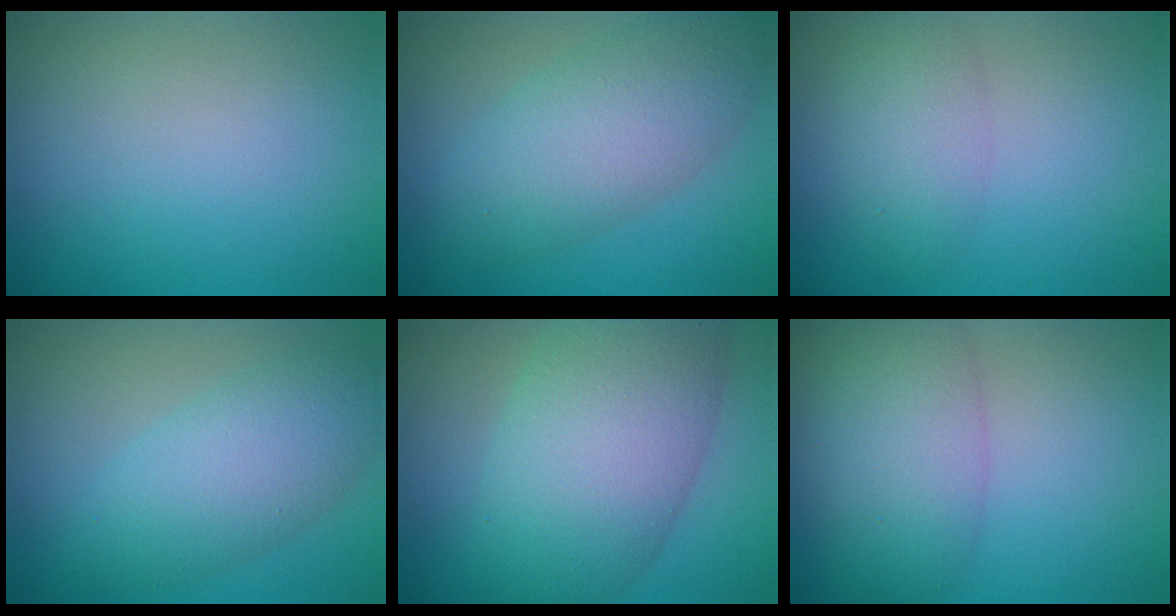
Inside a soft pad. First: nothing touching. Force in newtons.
{"total": 6.5, "press": 6.5, "slide": 0.2}
{"total": 2.8, "press": 2.8, "slide": 0.1}
{"total": 5.6, "press": 5.5, "slide": 0.1}
{"total": 10.3, "press": 10.3, "slide": 0.2}
{"total": 6.0, "press": 6.0, "slide": 0.2}